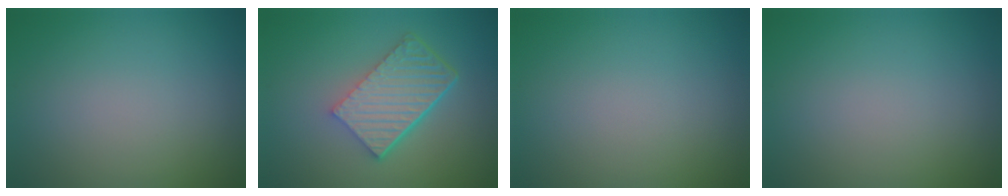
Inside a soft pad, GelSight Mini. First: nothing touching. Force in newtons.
{"total": 6.1, "press": 4.2, "slide": 4.5}
{"total": 0.0}
{"total": 0.0}